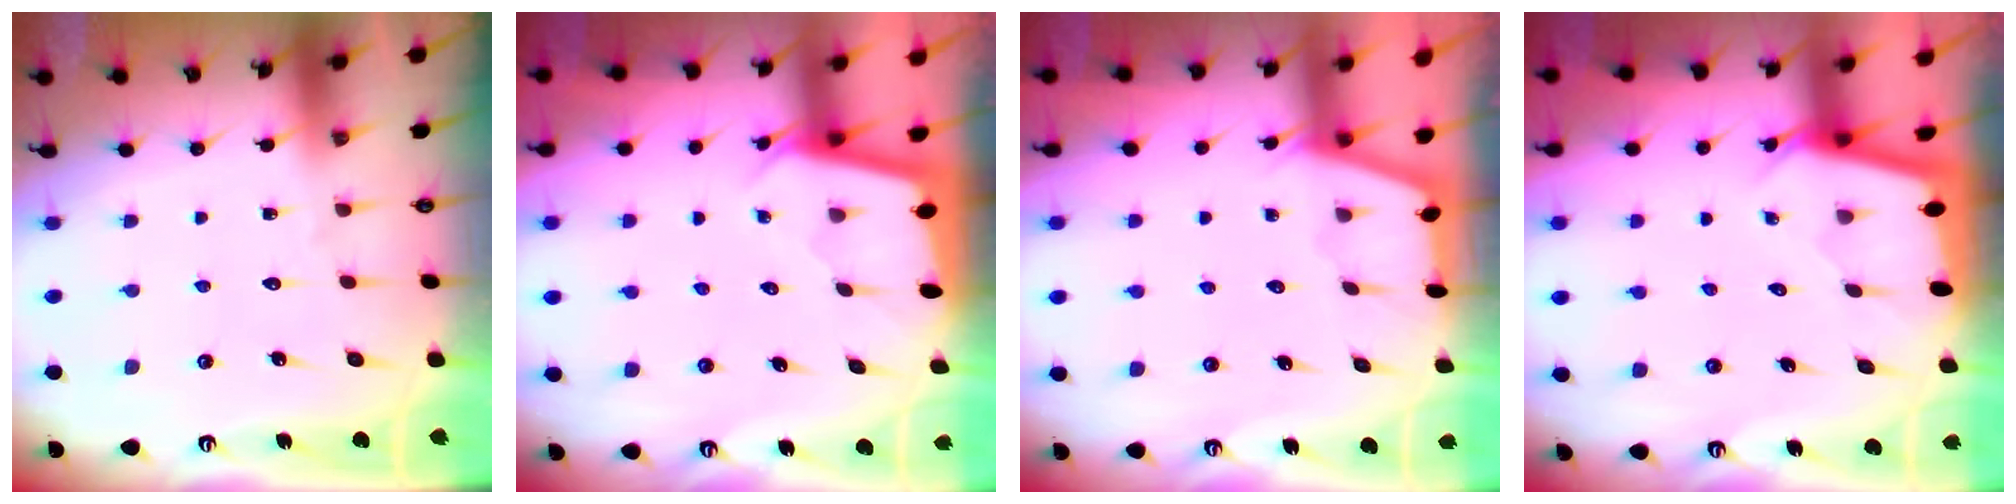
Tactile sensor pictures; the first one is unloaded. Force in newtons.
{"total": 1.9, "press": 1.9, "slide": 0.1}
{"total": 1.7, "press": 1.7, "slide": 0.4}
{"total": 2.2, "press": 2.2, "slide": 0.1}